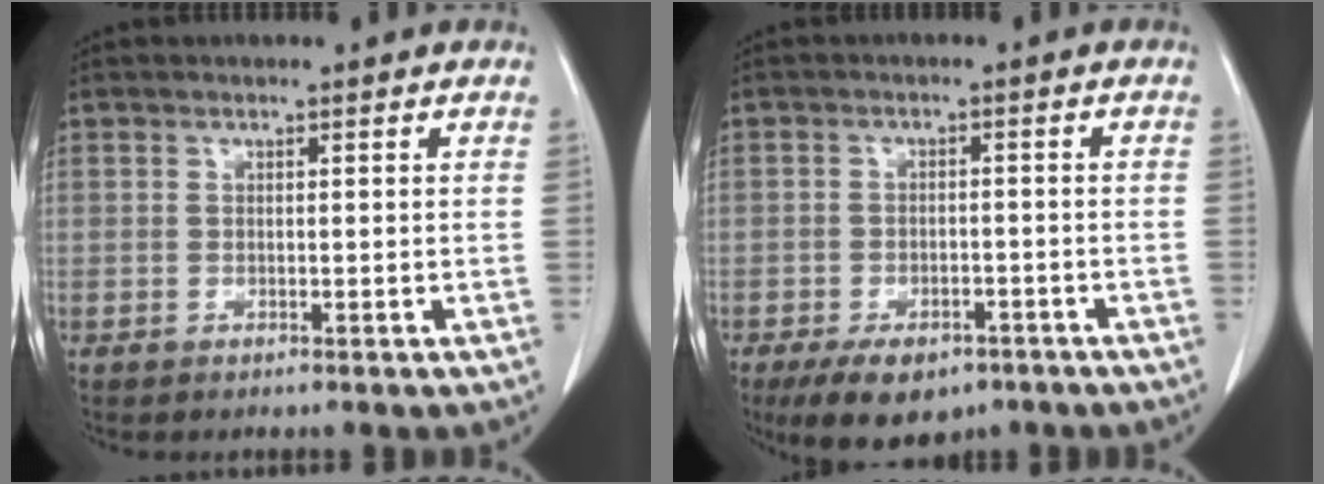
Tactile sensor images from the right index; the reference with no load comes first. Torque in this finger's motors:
{"motor_torque": [0.32, -0.42, 0.16, 0.02]}